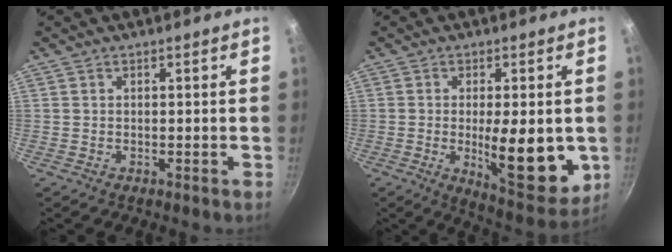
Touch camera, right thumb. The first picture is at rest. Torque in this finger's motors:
{"motor_torque": [2.04, 1.92, 0.77, 0.75, 0.36]}